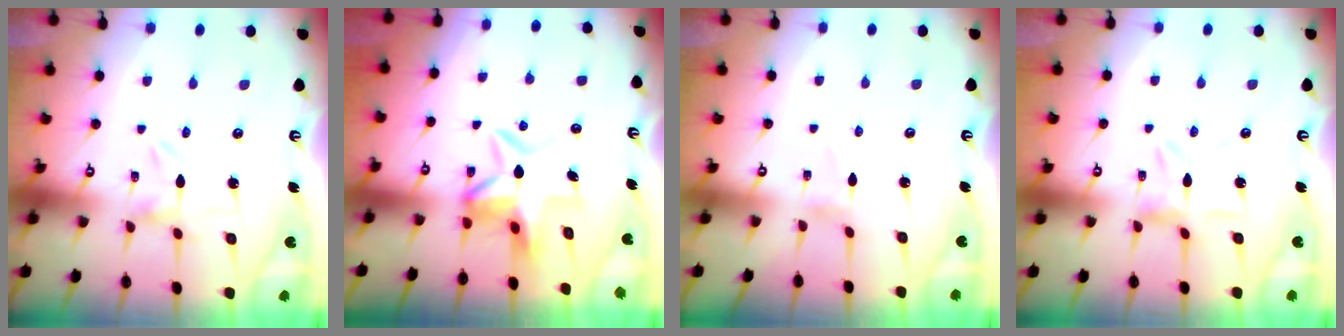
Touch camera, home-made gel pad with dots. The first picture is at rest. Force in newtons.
{"total": 5.9, "press": 5.8, "slide": 0.8}
{"total": 0.0}
{"total": 4.7, "press": 4.7, "slide": 0.5}